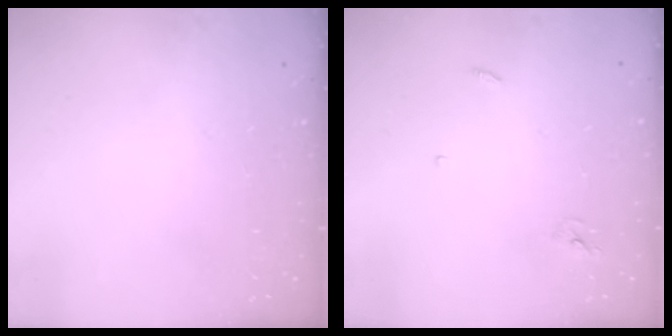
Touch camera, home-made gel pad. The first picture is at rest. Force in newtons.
{"total": 2.4, "press": 2.4, "slide": 0.2}